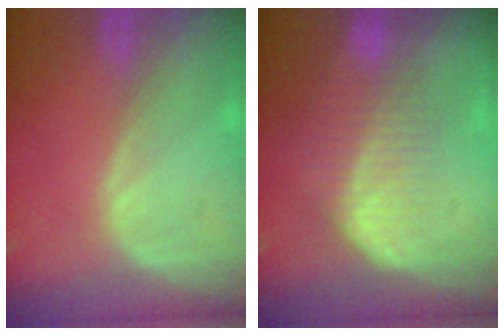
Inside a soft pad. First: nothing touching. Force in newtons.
{"total": 6.8, "press": 6.3, "slide": 2.5}